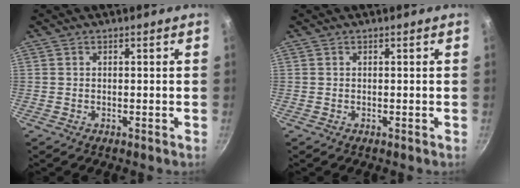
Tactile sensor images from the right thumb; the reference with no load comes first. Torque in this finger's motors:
{"motor_torque": [-0.09, -0.09, 0.19, -0.03, 0.04]}